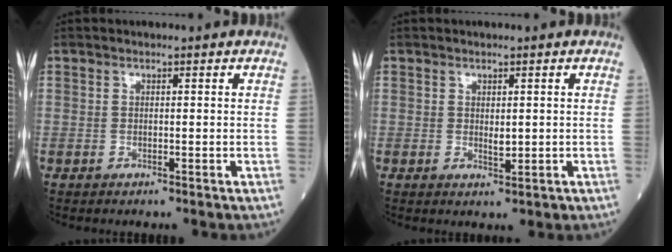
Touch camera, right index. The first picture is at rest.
{"total": 1.4, "force": [0.1, 0.3, 1.3], "torque": [-0.023, -0.006, 0.006]}